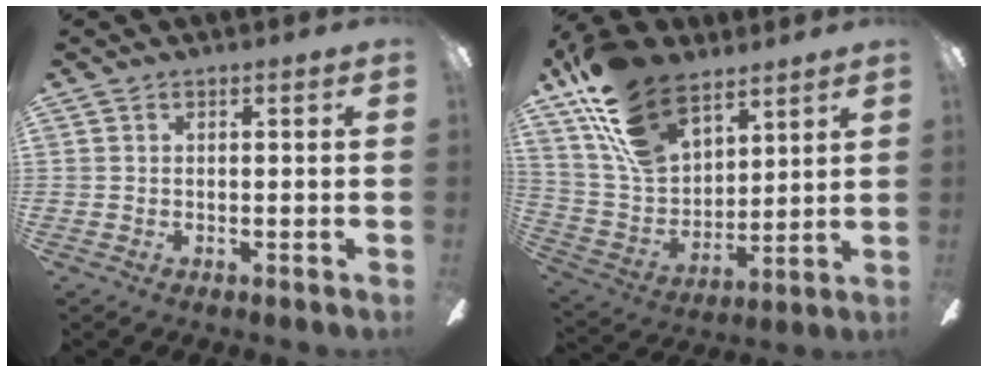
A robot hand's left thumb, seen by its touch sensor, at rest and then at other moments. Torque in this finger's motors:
{"motor_torque": [1.13, 0.64, 1.59, -1.18, 0.56]}